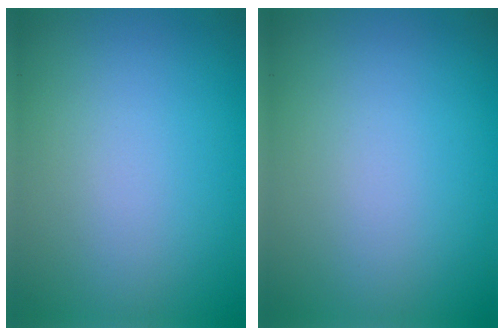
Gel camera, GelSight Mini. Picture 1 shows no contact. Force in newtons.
{"total": 0.0}